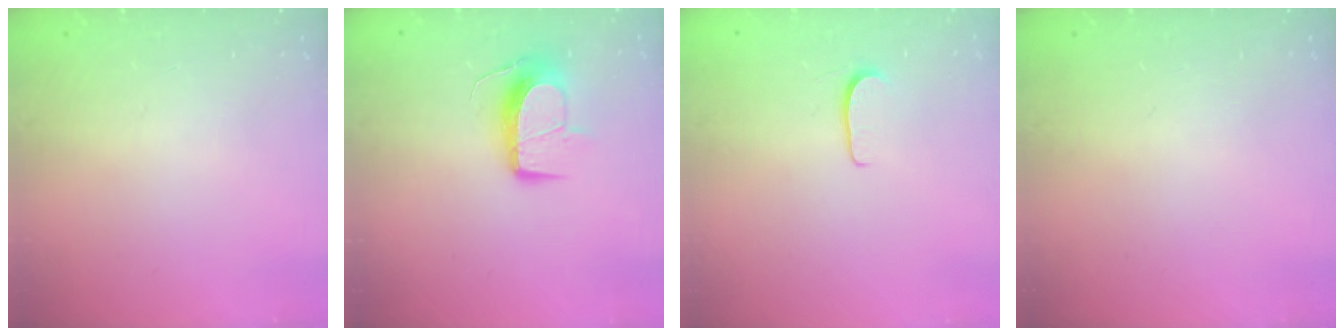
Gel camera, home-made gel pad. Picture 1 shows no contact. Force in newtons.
{"total": 11.6, "press": 11.6, "slide": 0.1}
{"total": 5.0, "press": 5.0, "slide": 0.5}
{"total": 0.0}